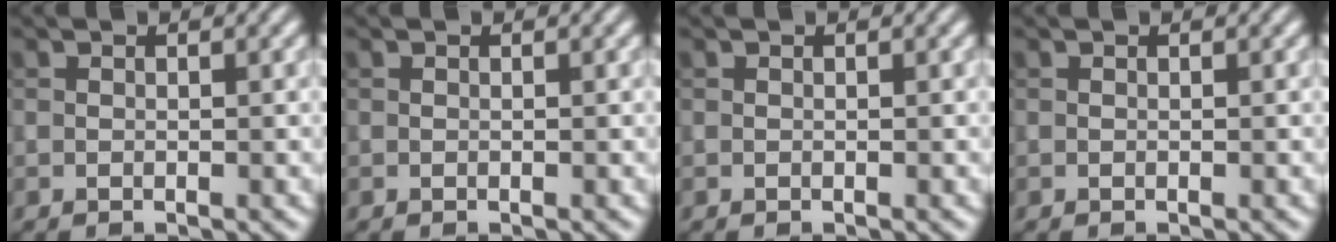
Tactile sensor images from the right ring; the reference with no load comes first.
{"total": 0.0}
{"total": 0.0}
{"total": 0.0}